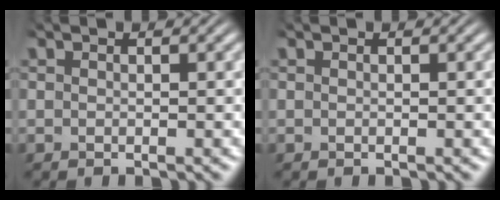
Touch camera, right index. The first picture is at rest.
{"total": 0.0}